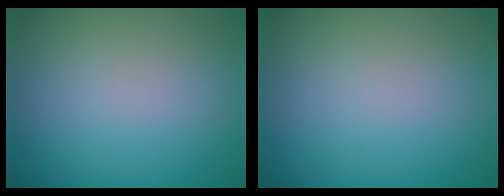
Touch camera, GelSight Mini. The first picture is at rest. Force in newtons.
{"total": 0.0}